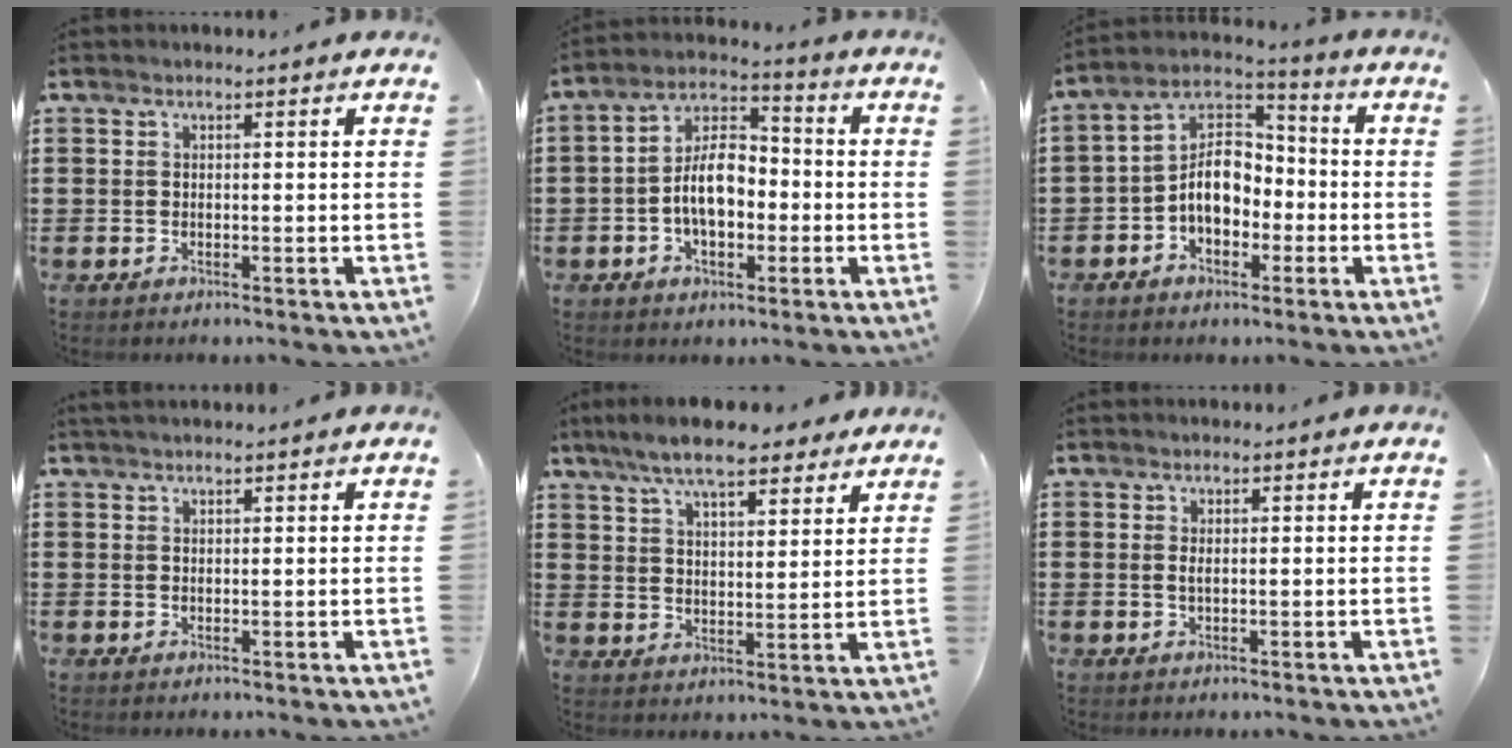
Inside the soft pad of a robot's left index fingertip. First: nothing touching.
{"total": 8.6, "force": [-1.7, 4.8, 6.9], "torque": [-0.136, 0.008, -0.037]}
{"total": 7.6, "force": [-2.3, 5.2, 5.0], "torque": [-0.118, 0.010, -0.052]}
{"total": 1.0, "force": [0.9, 0.0, 0.3], "torque": [-0.007, 0.001, 0.018]}
{"total": 8.8, "force": [7.4, 2.0, 4.3], "torque": [-0.107, -0.009, 0.136]}
{"total": 0.9, "force": [0.3, 0.2, 0.9], "torque": [-0.020, 0.001, 0.005]}